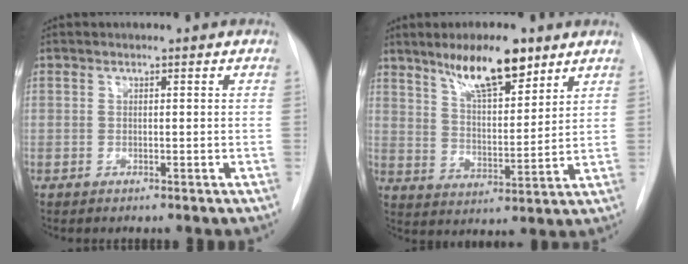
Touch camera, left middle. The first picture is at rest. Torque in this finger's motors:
{"motor_torque": [1.08, -1.06, 0.43, 0.06]}